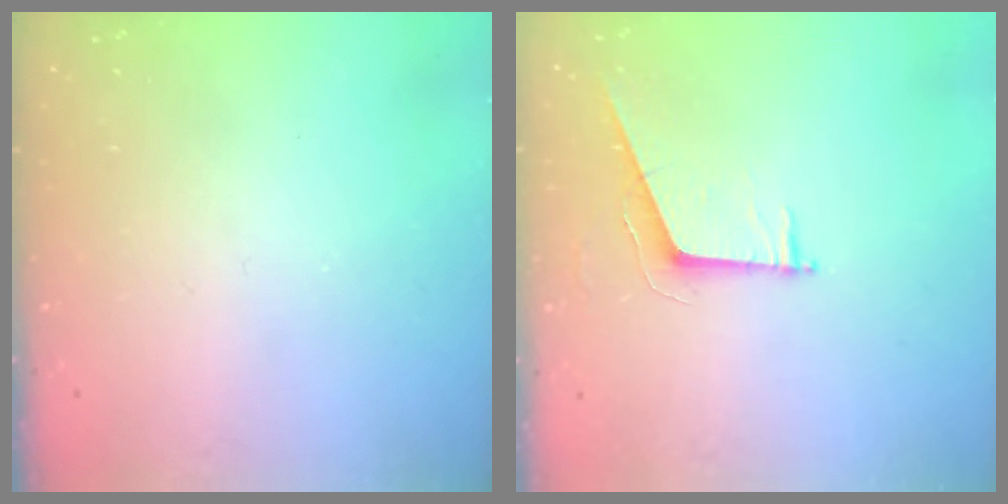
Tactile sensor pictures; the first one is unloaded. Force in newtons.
{"total": 6.5, "press": 6.5, "slide": 0.2}